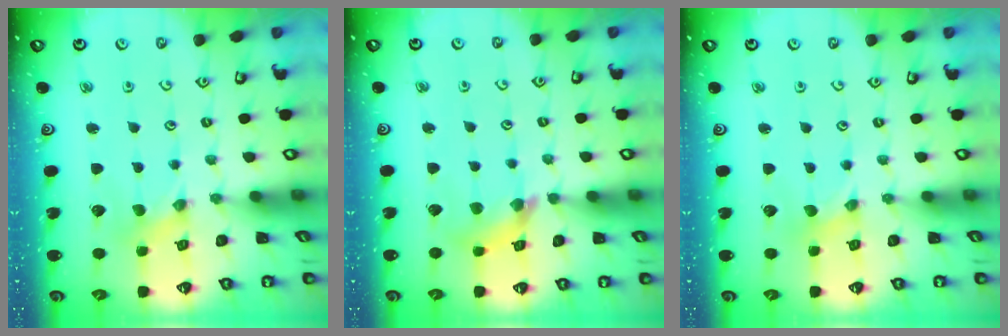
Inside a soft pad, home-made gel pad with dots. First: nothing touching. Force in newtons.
{"total": 7.8, "press": 7.8, "slide": 0.8}
{"total": 0.0}